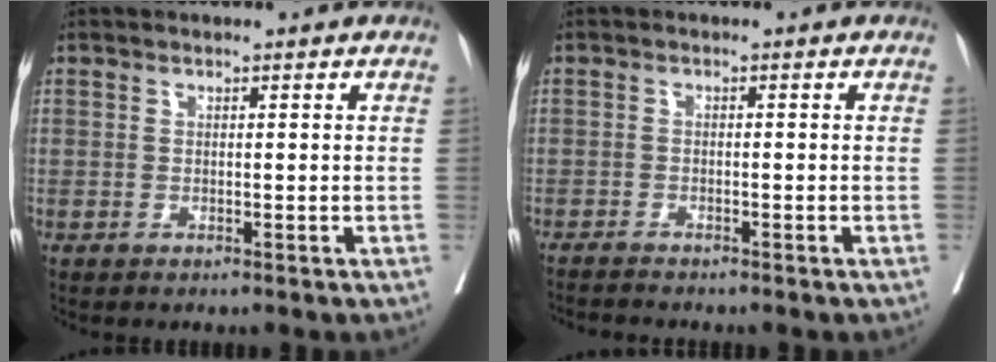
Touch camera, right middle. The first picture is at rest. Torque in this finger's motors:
{"motor_torque": [0.62, -1.51, 0.26, 0.06]}